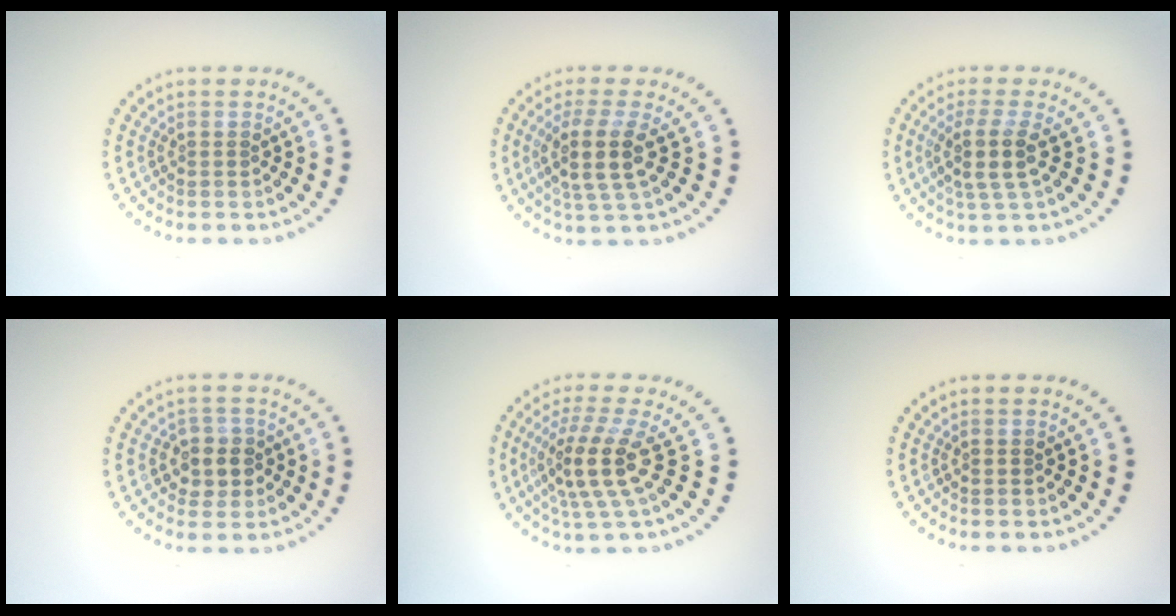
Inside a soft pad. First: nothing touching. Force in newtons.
{"total": 3.7, "press": 3.0, "slide": 2.3}
{"total": 3.2, "press": 2.6, "slide": 2.0}
{"total": 2.6, "press": 2.4, "slide": 0.8}
{"total": 4.5, "press": 3.4, "slide": 3.0}
{"total": 0.5, "press": 0.4, "slide": 0.3}